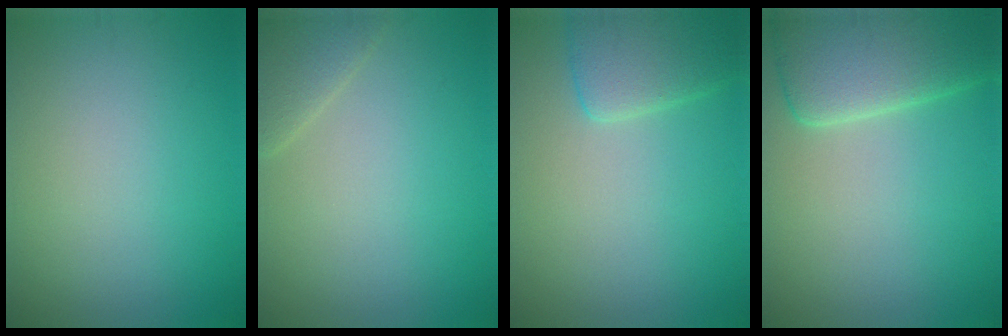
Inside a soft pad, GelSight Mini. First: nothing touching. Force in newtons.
{"total": 2.0, "press": 2.0, "slide": 0.2}
{"total": 3.3, "press": 3.3, "slide": 0.3}
{"total": 6.4, "press": 6.3, "slide": 0.8}